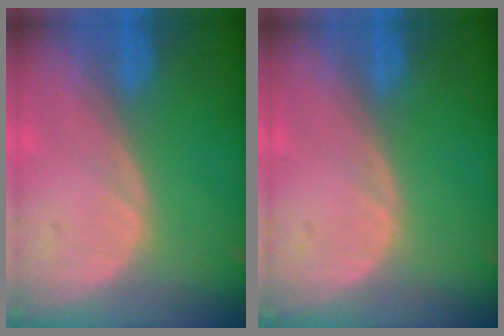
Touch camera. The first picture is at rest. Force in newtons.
{"total": 0.0}